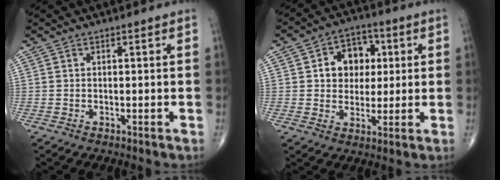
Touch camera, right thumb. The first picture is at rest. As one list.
[{"total": 9.5, "force": [2.0, 7.6, 5.5], "torque": [-0.032, 0.007, 0.027]}]